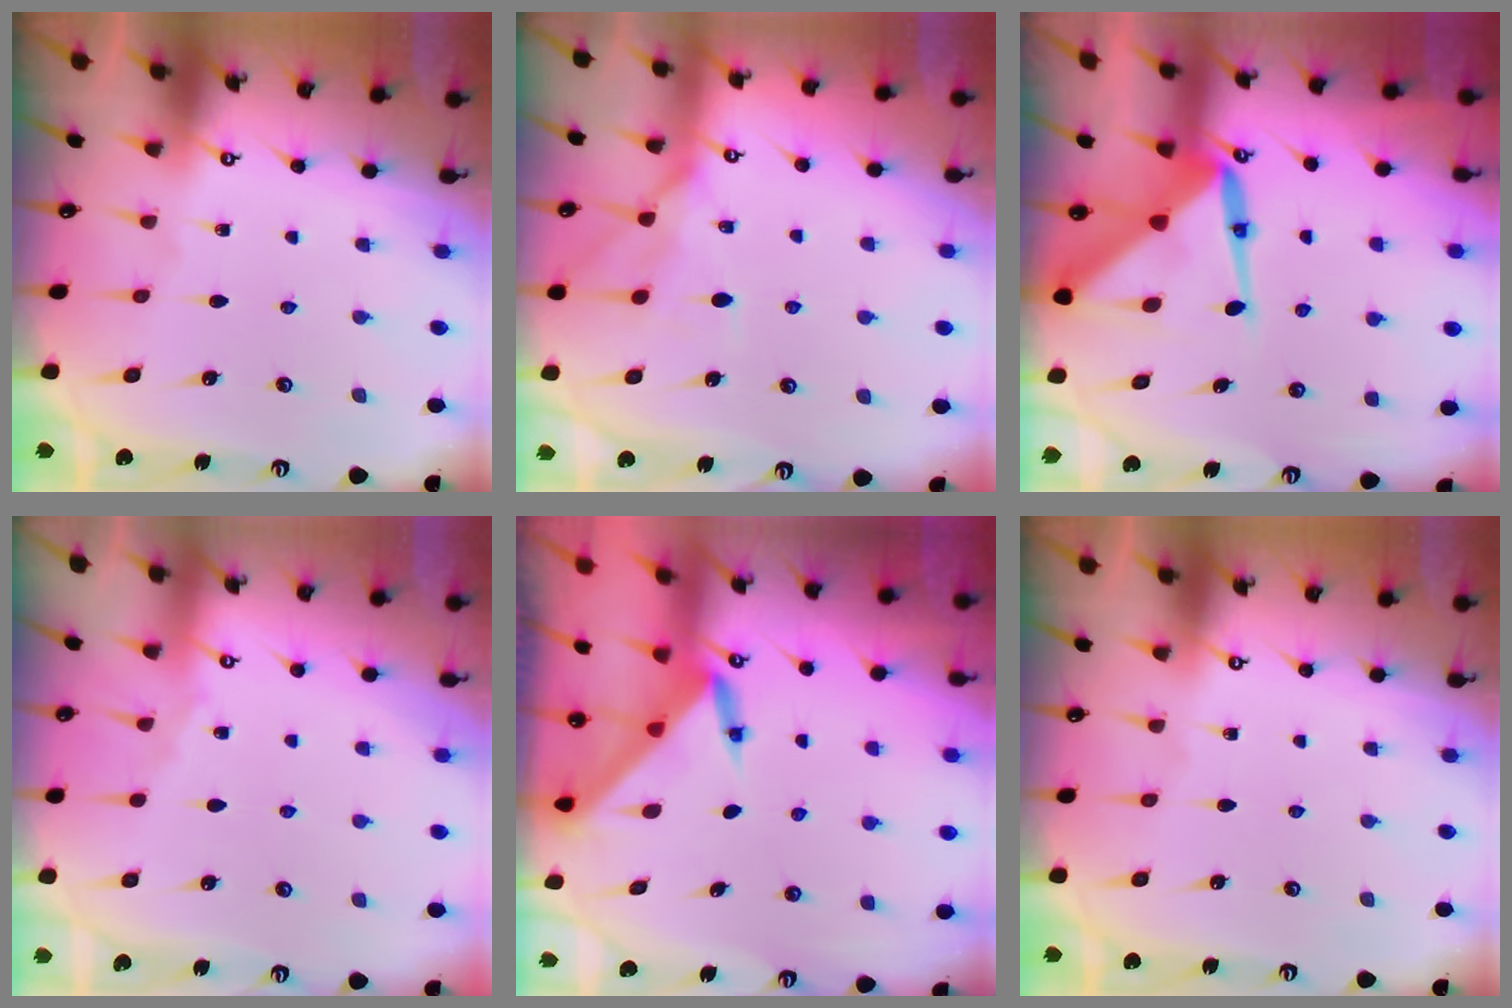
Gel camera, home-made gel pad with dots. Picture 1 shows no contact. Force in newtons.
{"total": 12.0, "press": 12.0, "slide": 1.0}
{"total": 11.4, "press": 11.3, "slide": 1.1}
{"total": 2.8, "press": 2.8, "slide": 0.5}
{"total": 3.4, "press": 3.4, "slide": 0.1}
{"total": 0.0}